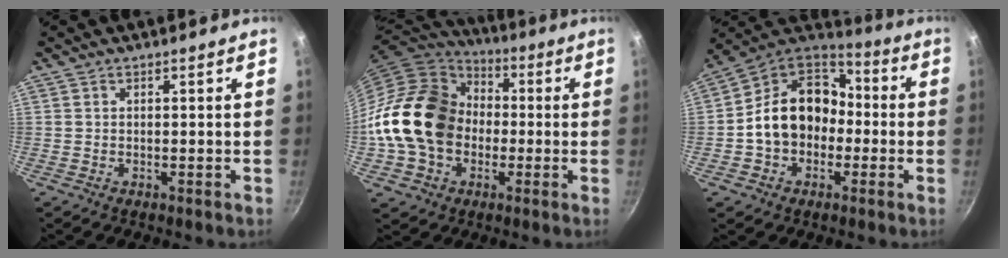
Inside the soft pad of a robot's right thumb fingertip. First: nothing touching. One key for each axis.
{"total": 20.4, "fx": -0.9, "fy": 16.2, "fz": 12.4, "tx": -0.204, "ty": 0.044, "tz": -0.018}
{"total": 16.5, "fx": -1.9, "fy": 13.1, "fz": 9.8, "tx": -0.135, "ty": 0.056, "tz": -0.043}